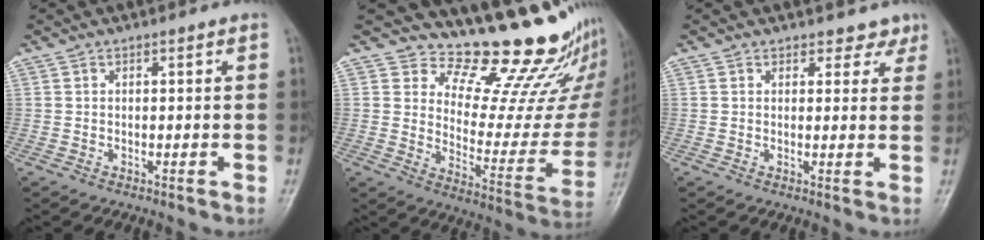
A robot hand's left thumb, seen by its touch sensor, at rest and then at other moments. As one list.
[{"total": 19.3, "force": [17.4, 5.7, 6.1], "torque": [-0.025, -0.169, 0.227]}, {"total": 3.1, "force": [2.5, 1.8, -0.2], "torque": [0.030, -0.017, 0.018]}]